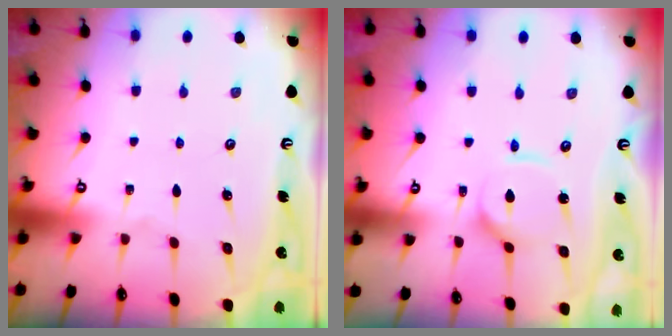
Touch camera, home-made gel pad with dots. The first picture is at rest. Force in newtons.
{"total": 5.6, "press": 5.6, "slide": 0.6}